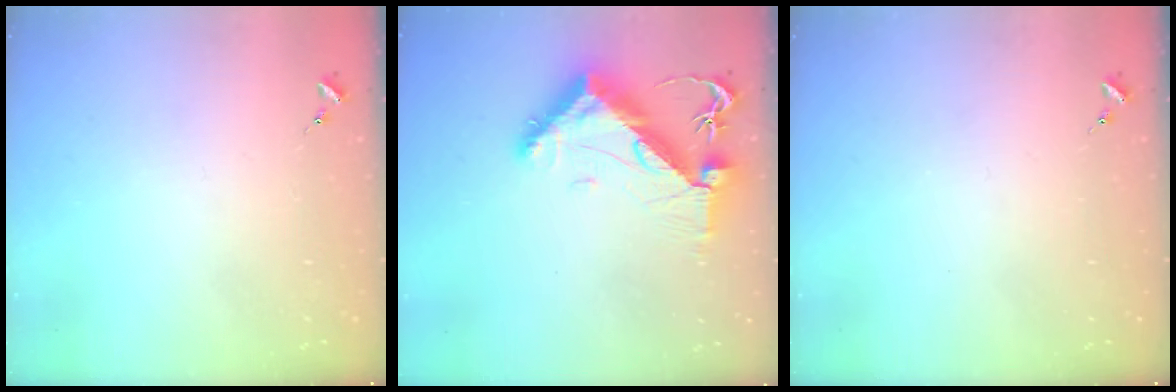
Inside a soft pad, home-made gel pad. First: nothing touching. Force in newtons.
{"total": 10.8, "press": 10.8, "slide": 1.3}
{"total": 0.0}